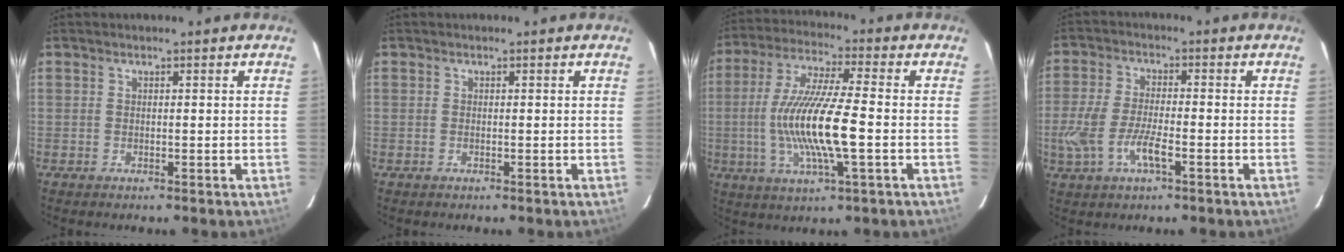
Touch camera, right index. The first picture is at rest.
{"total": 0.0}
{"total": 15.1, "force": [-2.4, 1.8, 14.8], "torque": [-0.291, -0.007, -0.044]}
{"total": 8.9, "force": [-3.3, 2.8, 7.8], "torque": [-0.171, -0.006, -0.064]}